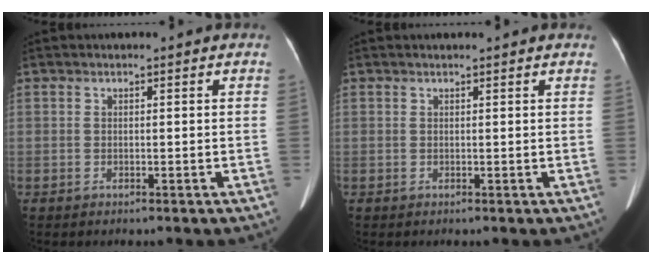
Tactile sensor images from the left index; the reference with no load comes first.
{"total": 2.0, "force": [1.8, 0.1, 0.8], "torque": [-0.011, 0.015, 0.020]}